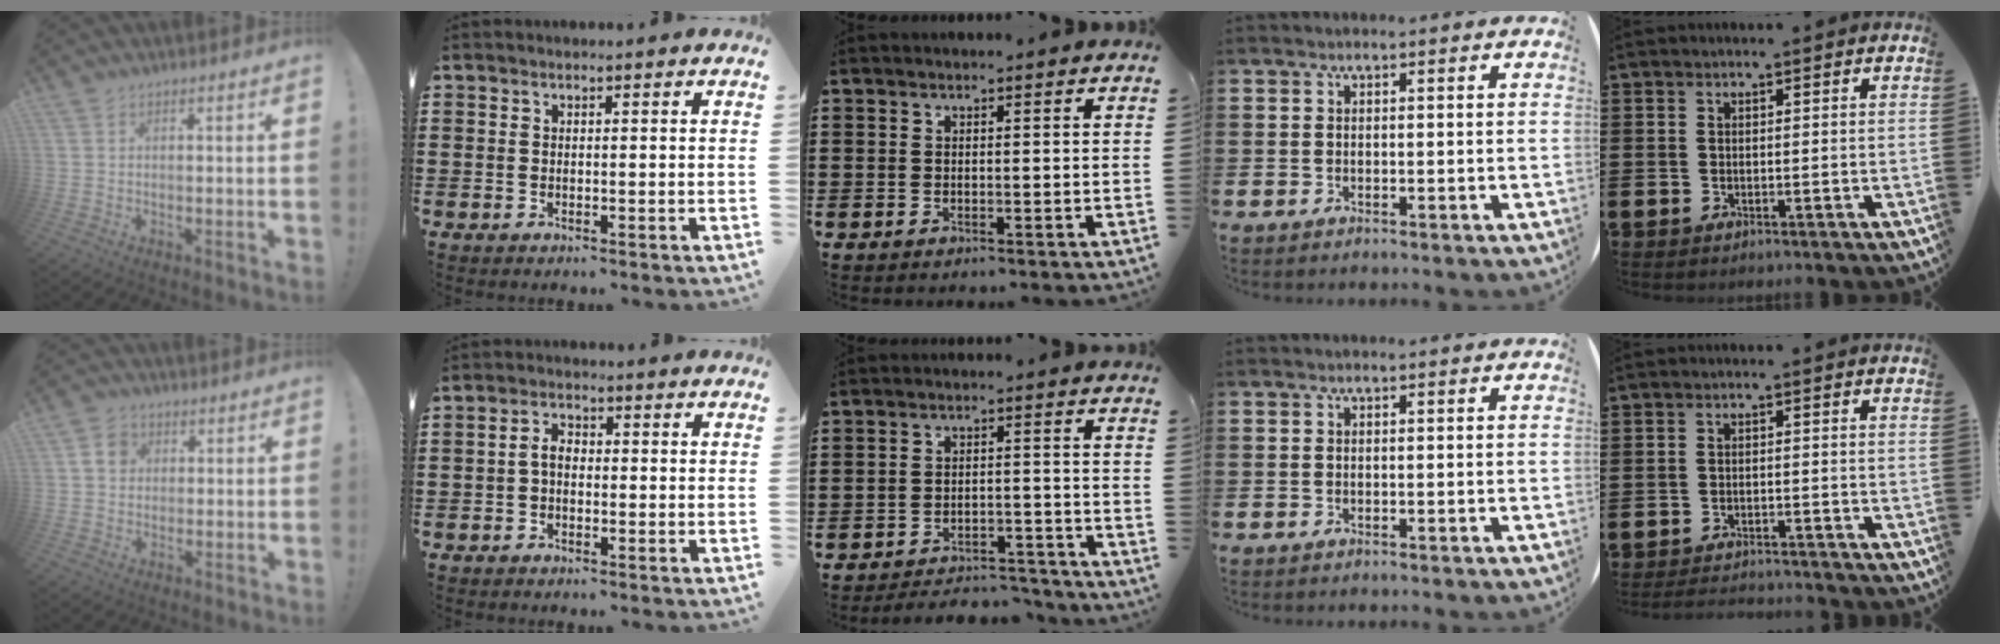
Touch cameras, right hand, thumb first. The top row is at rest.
{"thumb": {"total": 4.9, "force": [0.9, 4.3, 2.2], "torque": [-0.033, 0.010, 0.019]}, "index": {"total": 2.6, "force": [-0.5, 1.5, 2.1], "torque": [-0.050, 0.000, -0.012]}, "middle": {"total": 4.3, "force": [-4.3, 0.6, 0.3], "torque": [-0.016, 0.002, -0.092]}, "little": {"total": 2.0, "force": [-2.0, -0.1, 0.0], "torque": [-0.005, 0.003, -0.043]}}